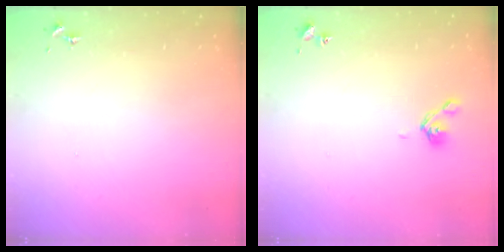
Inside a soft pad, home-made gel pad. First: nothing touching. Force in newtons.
{"total": 5.7, "press": 5.7, "slide": 0.9}